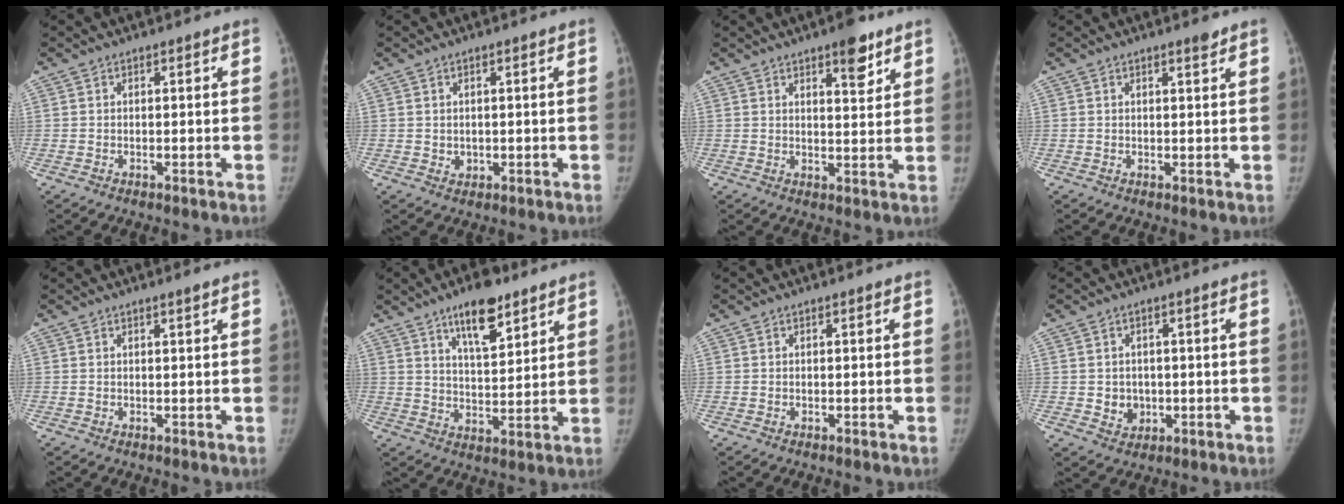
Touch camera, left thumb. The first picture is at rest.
{"total": 1.4, "force": [0.3, 1.1, 0.9], "torque": [-0.008, -0.003, 0.010]}
{"total": 6.4, "force": [4.1, 2.1, 4.4], "torque": [-0.045, -0.024, 0.055]}
{"total": 1.4, "force": [1.1, 0.0, 0.9], "torque": [-0.010, -0.009, 0.018]}
{"total": 0.9, "force": [0.6, -0.1, 0.6], "torque": [-0.013, -0.005, 0.013]}
{"total": 11.1, "force": [7.3, 4.0, 7.5], "torque": [-0.098, -0.044, 0.120]}
{"total": 0.0}
{"total": 4.1, "force": [-0.4, 3.6, 1.9], "torque": [-0.013, 0.001, 0.005]}